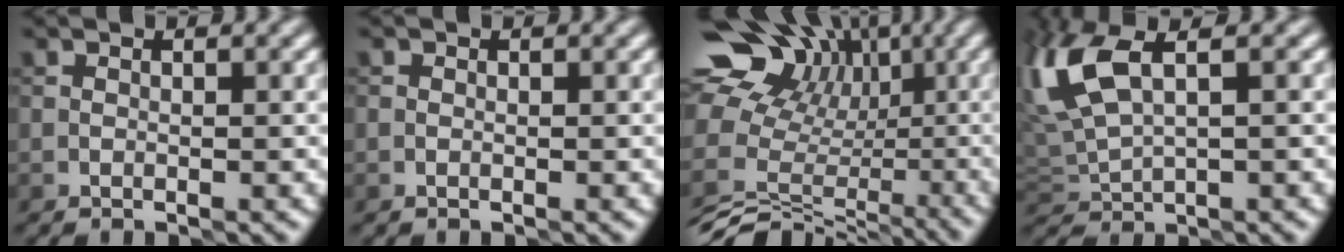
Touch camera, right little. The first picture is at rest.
{"total": 0.0}
{"total": 13.9, "force": [-1.0, 11.4, 7.9], "torque": [-0.156, 0.036, 0.012]}
{"total": 6.3, "force": [2.2, 2.7, 5.3], "torque": [-0.135, 0.018, 0.046]}